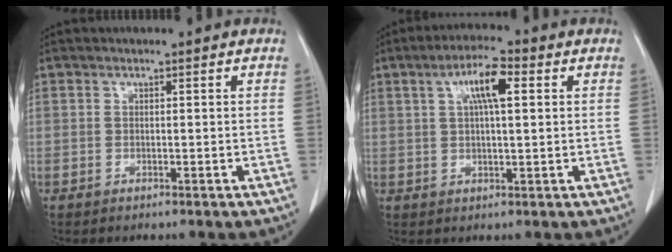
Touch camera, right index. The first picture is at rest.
{"total": 7.4, "force": [2.4, 1.8, 6.7], "torque": [-0.125, 0.015, 0.043]}